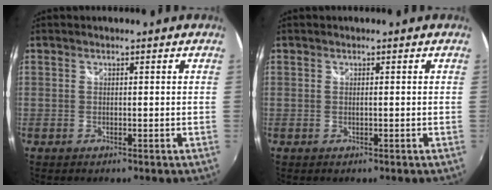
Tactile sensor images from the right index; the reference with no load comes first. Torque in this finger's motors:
{"motor_torque": [-0.70, 0.71, 0.00, 0.00]}